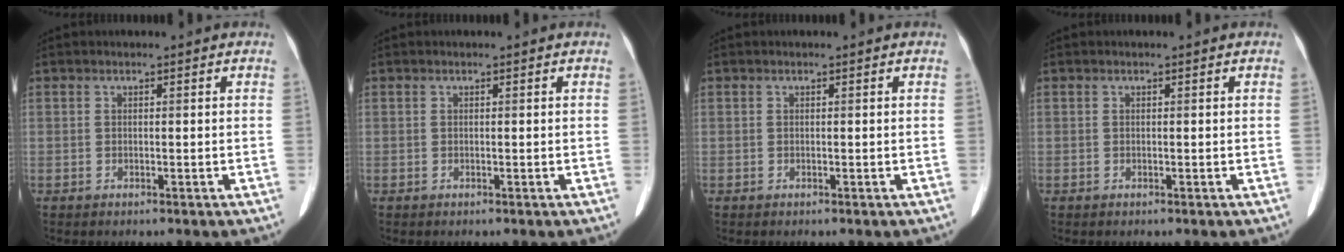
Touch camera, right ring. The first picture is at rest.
{"total": 0.0}
{"total": 0.0}
{"total": 0.0}